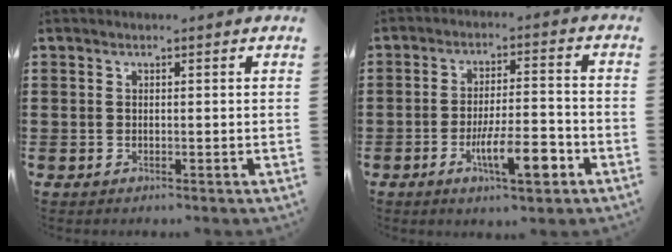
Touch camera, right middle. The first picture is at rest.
{"total": 8.5, "force": [-3.8, 2.4, 7.2], "torque": [-0.117, -0.004, -0.067]}